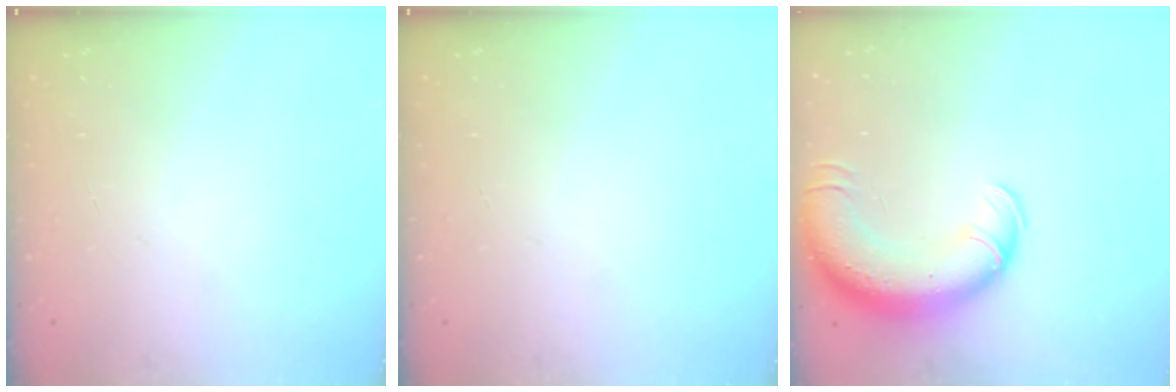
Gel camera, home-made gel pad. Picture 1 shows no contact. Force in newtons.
{"total": 0.0}
{"total": 16.2, "press": 15.7, "slide": 3.9}